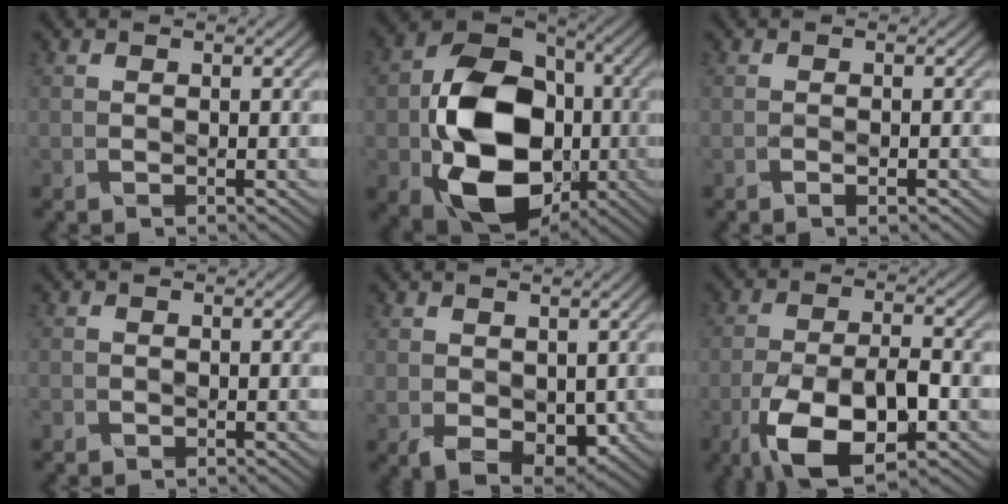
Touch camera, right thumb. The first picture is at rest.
{"total": 16.3, "force": [-3.8, 11.2, 11.2], "torque": [-0.214, -0.028, -0.047]}
{"total": 1.2, "force": [-0.9, 0.1, 0.8], "torque": [-0.003, 0.001, -0.012]}
{"total": 0.6, "force": [-0.5, 0.5, -0.1], "torque": [-0.007, 0.004, -0.005]}
{"total": 5.0, "force": [-0.3, 3.8, 3.3], "torque": [-0.086, -0.024, 0.010]}
{"total": 12.1, "force": [-5.6, 5.1, 9.4], "torque": [-0.209, -0.022, -0.085]}